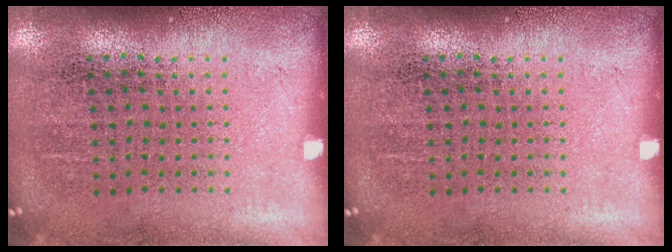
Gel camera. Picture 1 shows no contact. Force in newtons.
{"total": 0.0}